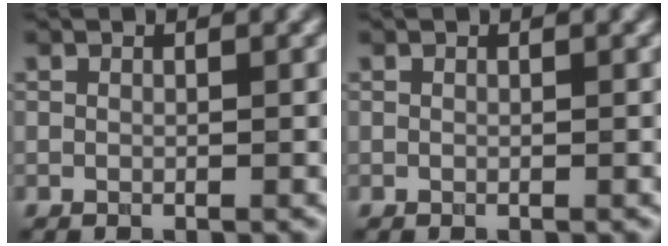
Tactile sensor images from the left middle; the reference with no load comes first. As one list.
[{"total": 0.0}]